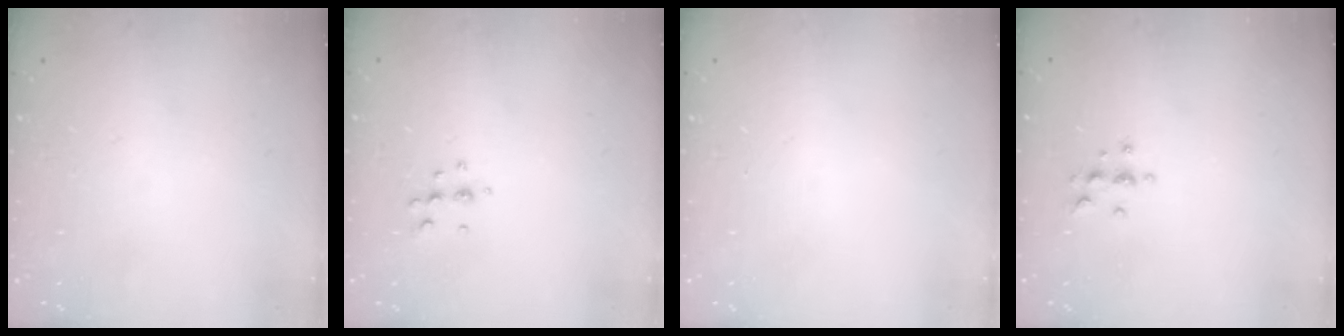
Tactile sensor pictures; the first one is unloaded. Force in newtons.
{"total": 5.7, "press": 5.6, "slide": 1.0}
{"total": 0.0}
{"total": 4.7, "press": 4.7, "slide": 0.6}